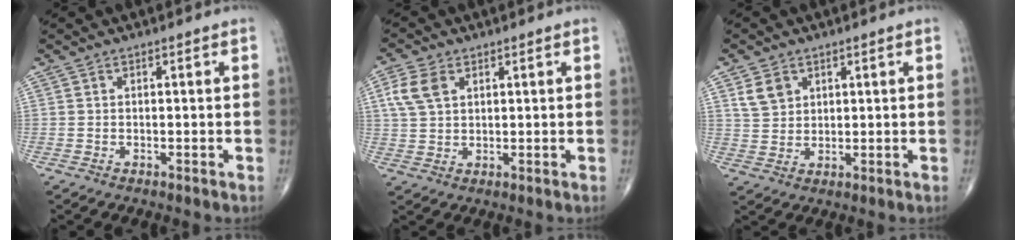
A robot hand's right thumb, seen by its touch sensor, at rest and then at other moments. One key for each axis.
{"total": 6.1, "fx": 2.3, "fy": 4.0, "fz": 4.0, "tx": -0.082, "ty": 0.004, "tz": 0.047}
{"total": 4.8, "fx": 2.4, "fy": 3.6, "fz": 2.1, "tx": -0.026, "ty": -0.011, "tz": 0.051}